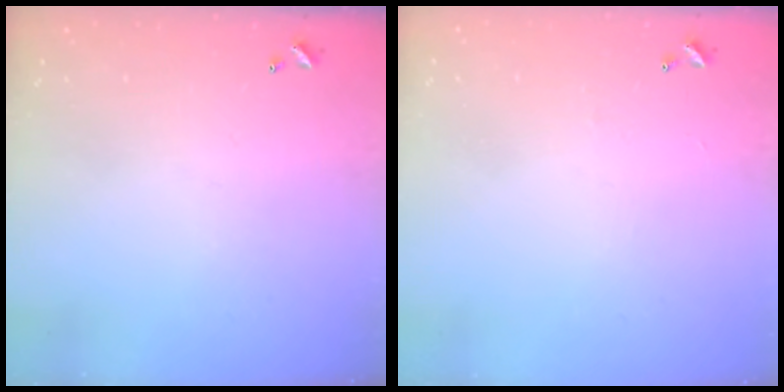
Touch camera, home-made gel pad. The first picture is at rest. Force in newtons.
{"total": 2.6, "press": 2.6, "slide": 0.4}